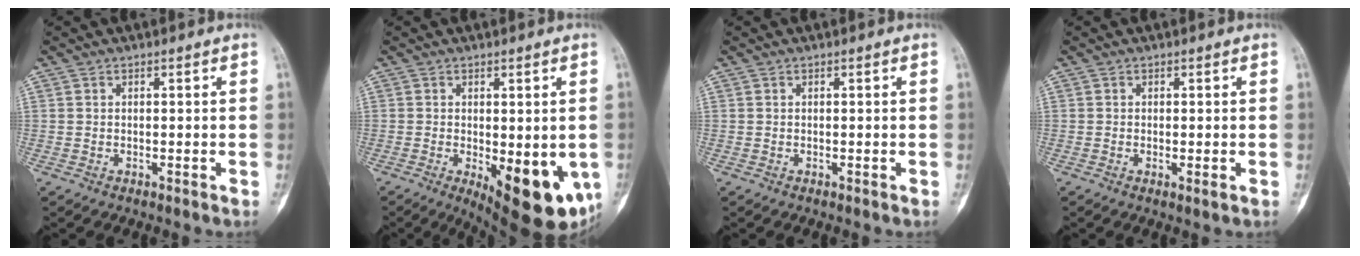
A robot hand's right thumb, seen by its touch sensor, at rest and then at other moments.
{"total": 14.3, "force": [-3.9, 5.6, 12.5], "torque": [-0.130, -0.019, -0.035]}
{"total": 0.0}
{"total": 1.2, "force": [-0.2, 0.3, 1.2], "torque": [-0.020, -0.005, -0.006]}